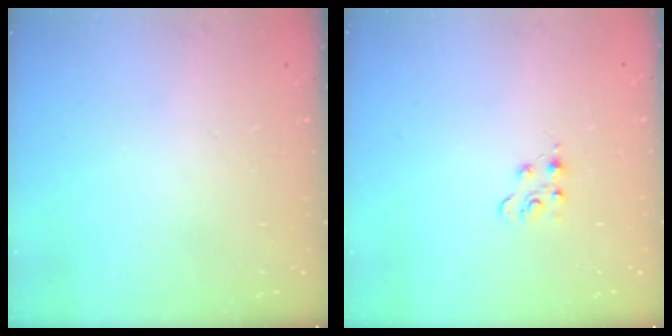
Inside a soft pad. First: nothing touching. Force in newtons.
{"total": 4.1, "press": 4.1, "slide": 0.5}